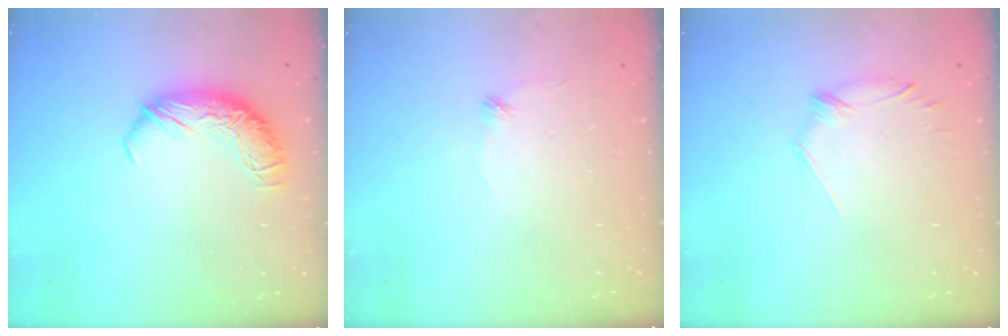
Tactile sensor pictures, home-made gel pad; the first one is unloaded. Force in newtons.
{"total": 9.2, "press": 9.2, "slide": 0.3}
{"total": 5.6, "press": 5.5, "slide": 1.0}